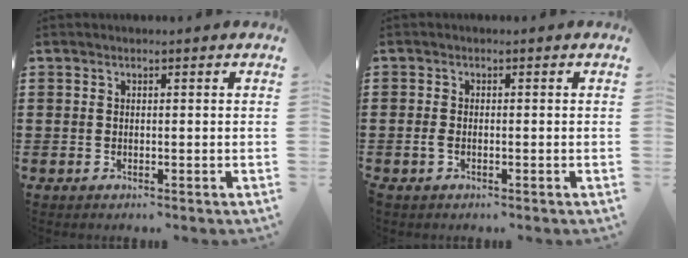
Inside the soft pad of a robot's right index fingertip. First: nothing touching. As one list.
[{"total": 1.1, "force": [-0.6, 0.5, 0.9], "torque": [-0.026, -0.004, -0.013]}]